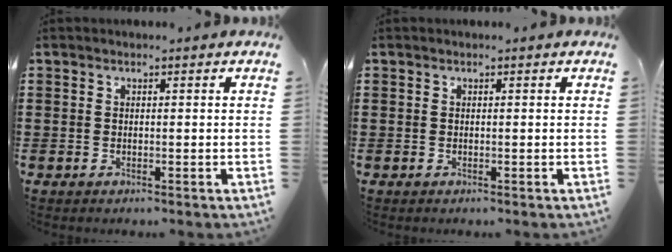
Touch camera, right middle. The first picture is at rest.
{"total": 0.0}